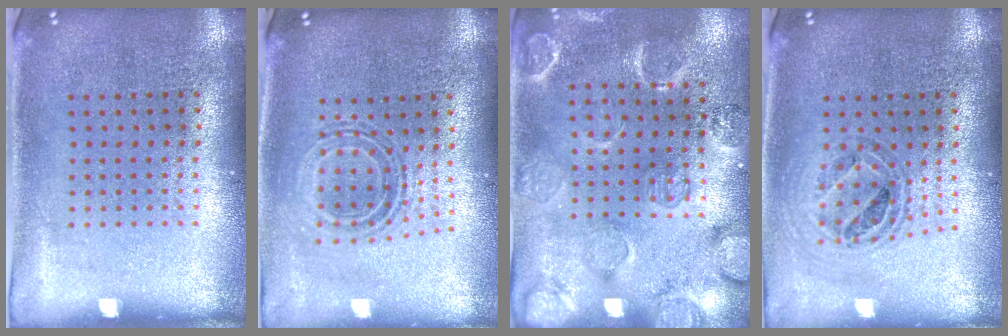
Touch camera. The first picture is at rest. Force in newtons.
{"total": 0.9, "press": 0.8, "slide": 0.3}
{"total": 2.5, "press": 2.2, "slide": 1.1}
{"total": 0.8, "press": 0.8, "slide": 0.1}